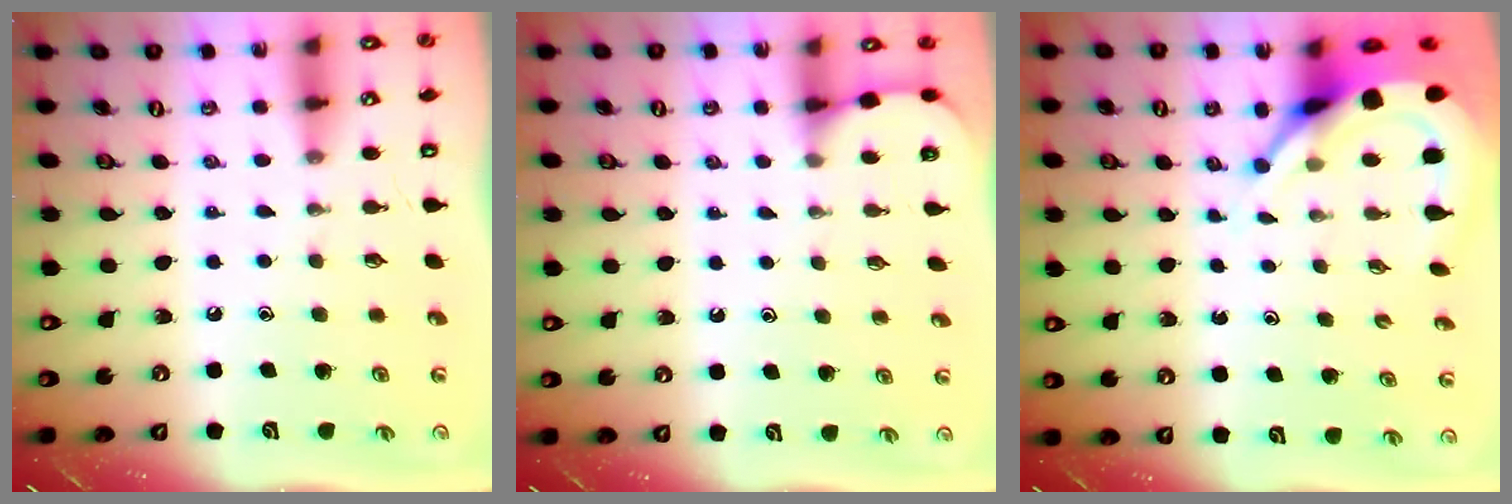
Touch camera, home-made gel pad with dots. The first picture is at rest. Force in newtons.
{"total": 2.5, "press": 2.5, "slide": 0.2}
{"total": 6.5, "press": 6.5, "slide": 0.7}